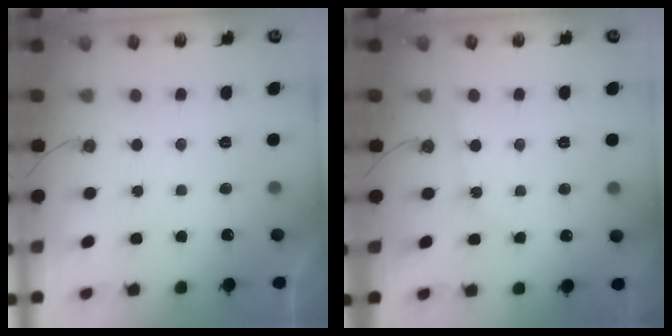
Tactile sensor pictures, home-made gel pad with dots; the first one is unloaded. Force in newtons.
{"total": 2.4, "press": 2.4, "slide": 0.3}